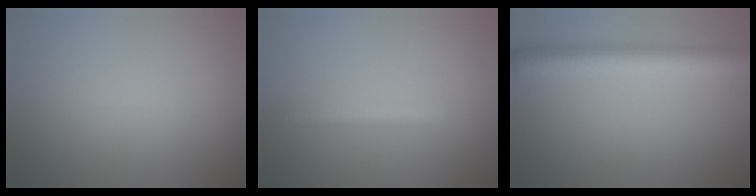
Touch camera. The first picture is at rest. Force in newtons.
{"total": 1.6, "press": 1.6, "slide": 0.1}
{"total": 5.6, "press": 5.6, "slide": 0.1}